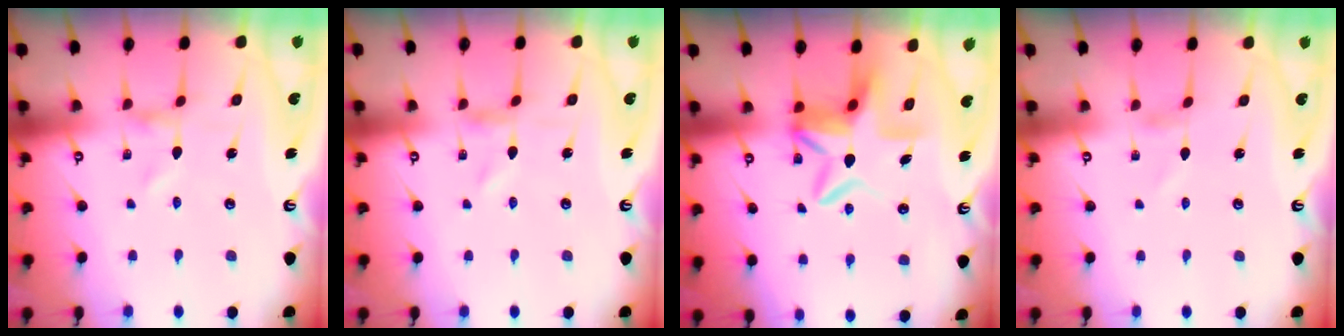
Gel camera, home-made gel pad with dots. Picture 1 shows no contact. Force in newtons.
{"total": 0.0}
{"total": 9.0, "press": 8.9, "slide": 1.3}
{"total": 1.3, "press": 1.3, "slide": 0.1}